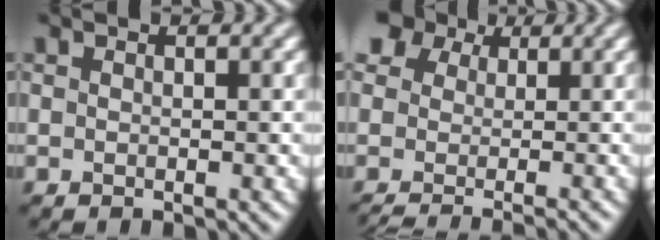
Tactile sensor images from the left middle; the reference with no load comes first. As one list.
[{"total": 4.5, "force": [-0.4, 3.6, 2.7], "torque": [-0.029, -0.004, -0.002]}]